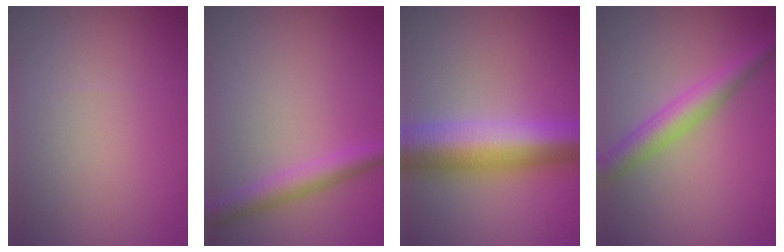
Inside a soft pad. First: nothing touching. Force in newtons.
{"total": 2.7, "press": 2.7, "slide": 0.1}
{"total": 9.9, "press": 9.9, "slide": 0.1}
{"total": 3.7, "press": 3.7, "slide": 0.0}